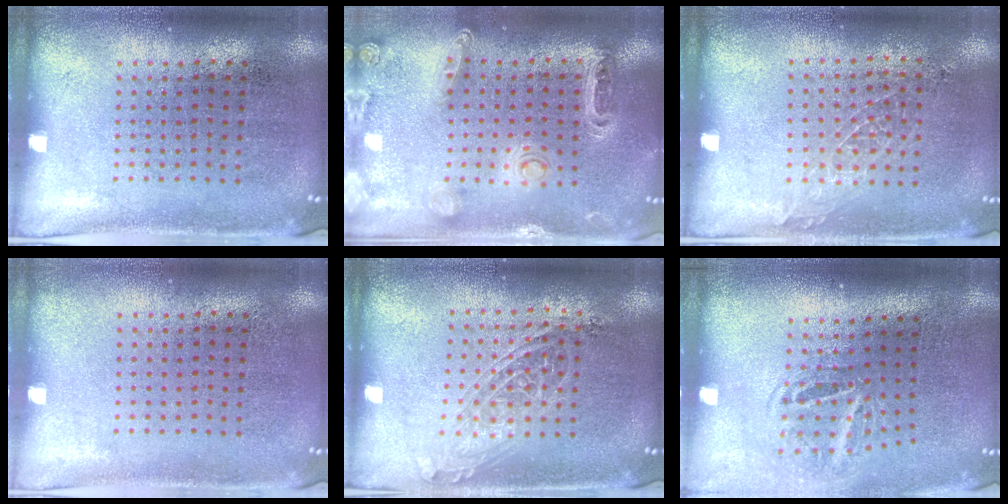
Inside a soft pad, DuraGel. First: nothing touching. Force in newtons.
{"total": 1.3, "press": 1.3, "slide": 0.4}
{"total": 0.9, "press": 0.9, "slide": 0.1}
{"total": 0.0}
{"total": 1.4, "press": 1.3, "slide": 0.7}
{"total": 1.8, "press": 1.2, "slide": 1.3}